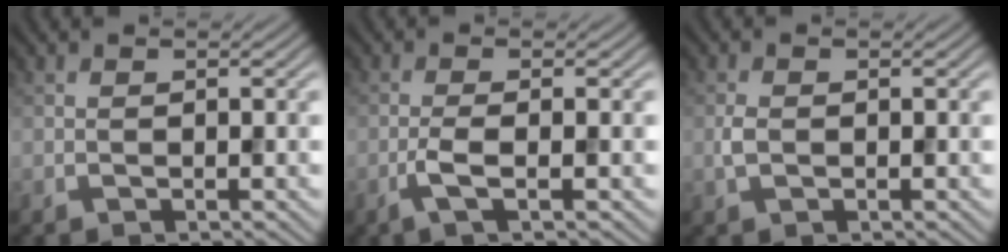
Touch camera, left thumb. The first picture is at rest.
{"total": 2.8, "force": [-1.0, 0.5, 2.5], "torque": [-0.051, 0.006, -0.029]}
{"total": 1.6, "force": [-0.2, 1.0, 1.2], "torque": [-0.030, 0.002, -0.006]}